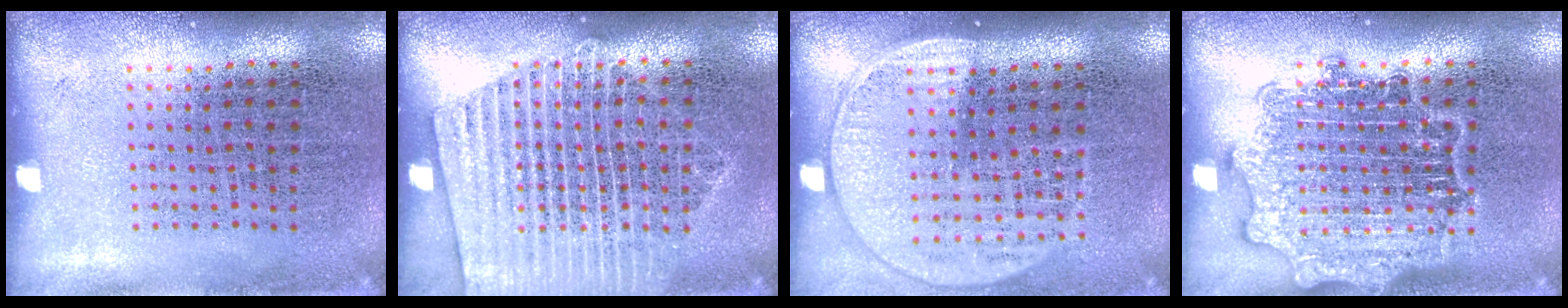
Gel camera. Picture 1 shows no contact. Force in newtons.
{"total": 1.8, "press": 1.8, "slide": 0.3}
{"total": 1.5, "press": 1.3, "slide": 0.8}
{"total": 2.8, "press": 2.8, "slide": 0.4}